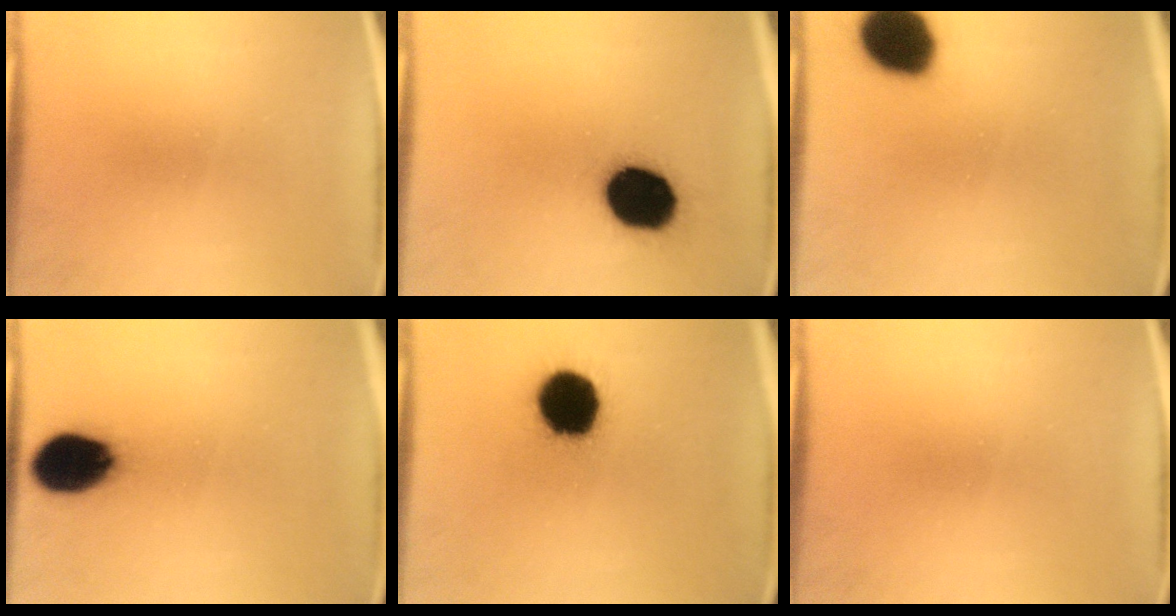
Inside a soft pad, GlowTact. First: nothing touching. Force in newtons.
{"total": 16.4}
{"total": 13.7}
{"total": 13.2}
{"total": 17.3}
{"total": 0.0}